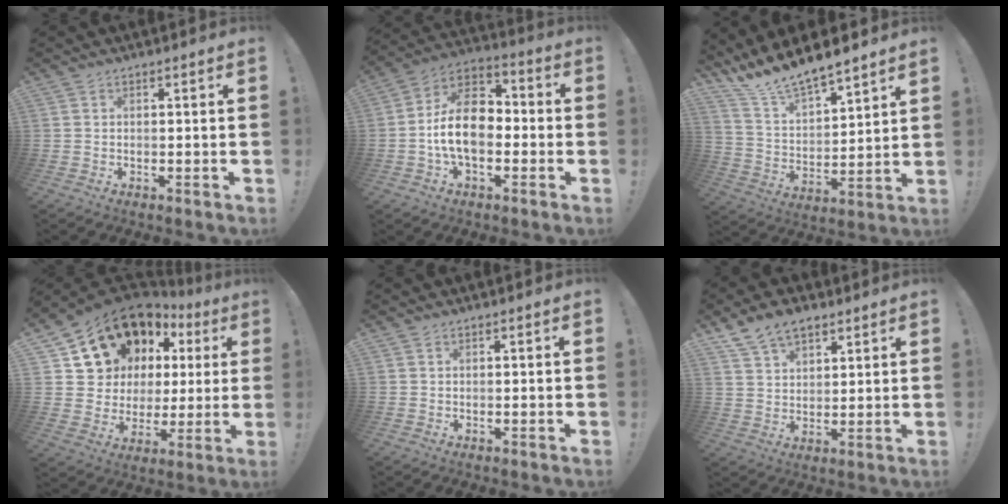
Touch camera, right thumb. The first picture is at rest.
{"total": 15.7, "force": [-2.1, 10.1, 11.9], "torque": [-0.212, 0.025, -0.032]}
{"total": 10.5, "force": [10.3, 0.9, 2.1], "torque": [-0.074, -0.090, 0.186]}
{"total": 15.7, "force": [9.8, 10.8, 5.9], "torque": [-0.095, -0.074, 0.203]}
{"total": 0.0}
{"total": 8.2, "force": [5.8, 4.4, 3.7], "torque": [-0.067, -0.022, 0.113]}